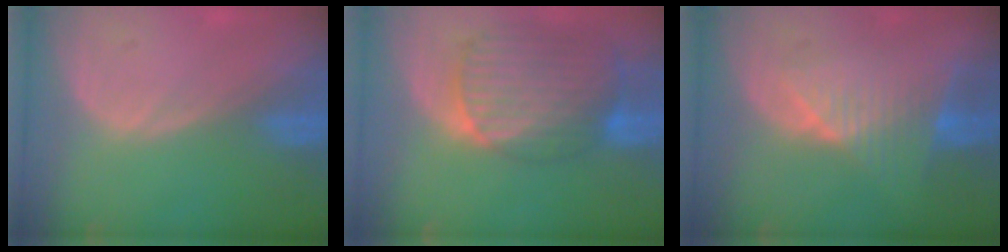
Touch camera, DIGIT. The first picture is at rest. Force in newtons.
{"total": 10.7, "press": 9.2, "slide": 5.5}
{"total": 8.0, "press": 6.9, "slide": 4.0}